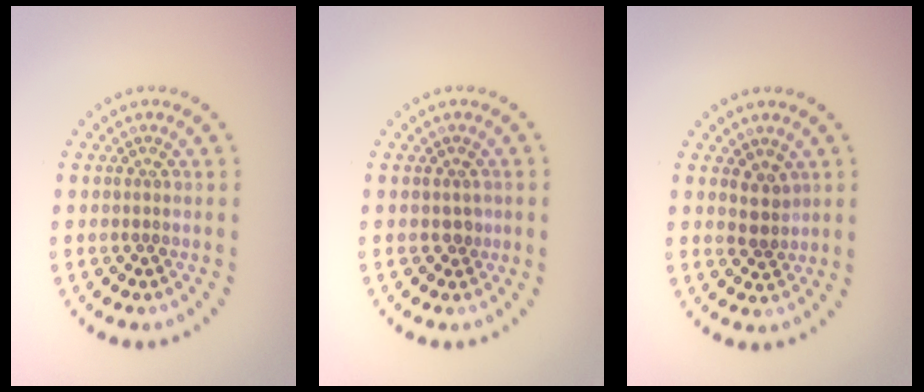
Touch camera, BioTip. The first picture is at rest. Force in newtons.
{"total": 1.0, "press": 0.8, "slide": 0.6}
{"total": 1.8, "press": 1.5, "slide": 1.1}